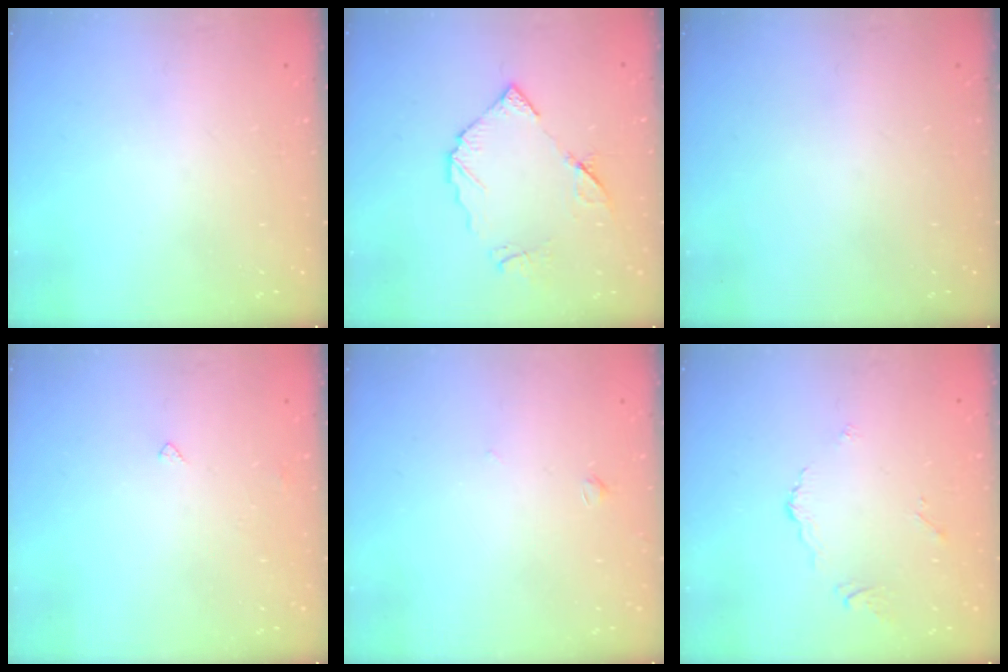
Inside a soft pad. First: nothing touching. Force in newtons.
{"total": 9.6, "press": 9.5, "slide": 1.0}
{"total": 0.0}
{"total": 2.8, "press": 2.7, "slide": 0.4}
{"total": 1.5, "press": 1.4, "slide": 0.5}
{"total": 3.0, "press": 2.9, "slide": 0.8}